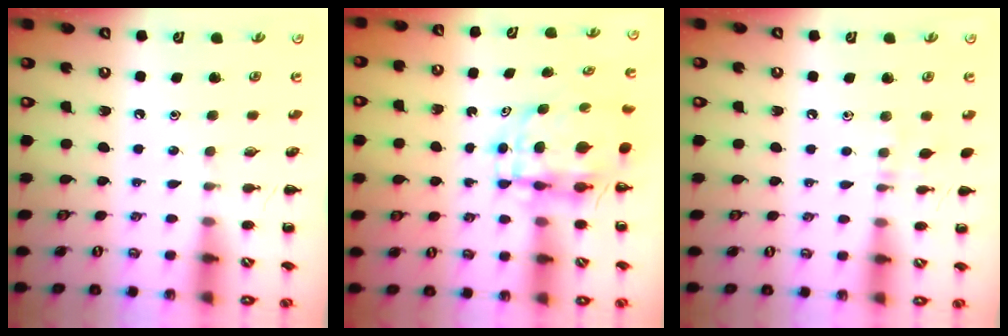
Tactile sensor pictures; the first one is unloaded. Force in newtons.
{"total": 5.7, "press": 5.6, "slide": 1.0}
{"total": 5.9, "press": 5.8, "slide": 1.2}